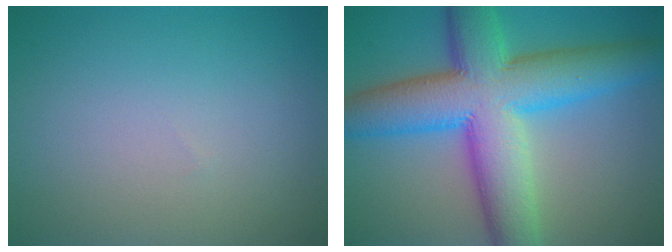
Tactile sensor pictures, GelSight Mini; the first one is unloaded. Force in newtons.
{"total": 12.5, "press": 12.5, "slide": 0.2}